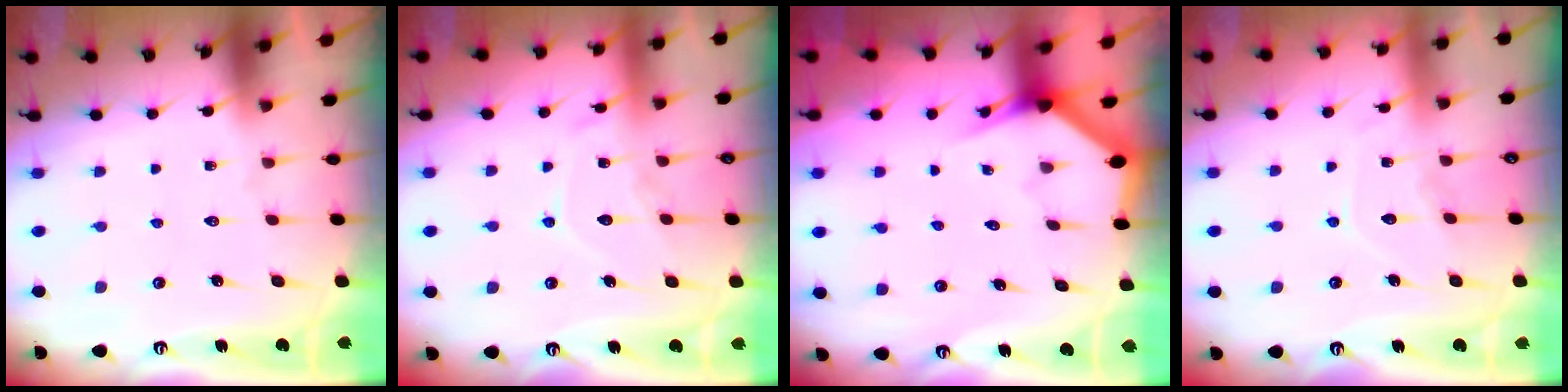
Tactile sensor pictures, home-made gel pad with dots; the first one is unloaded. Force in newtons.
{"total": 10.6, "press": 10.5, "slide": 0.9}
{"total": 3.0, "press": 3.0, "slide": 0.1}
{"total": 7.3, "press": 7.2, "slide": 0.7}